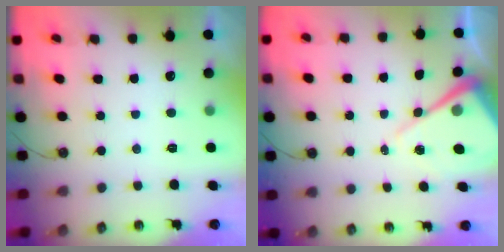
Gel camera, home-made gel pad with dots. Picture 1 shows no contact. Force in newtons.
{"total": 10.6, "press": 10.6, "slide": 0.9}